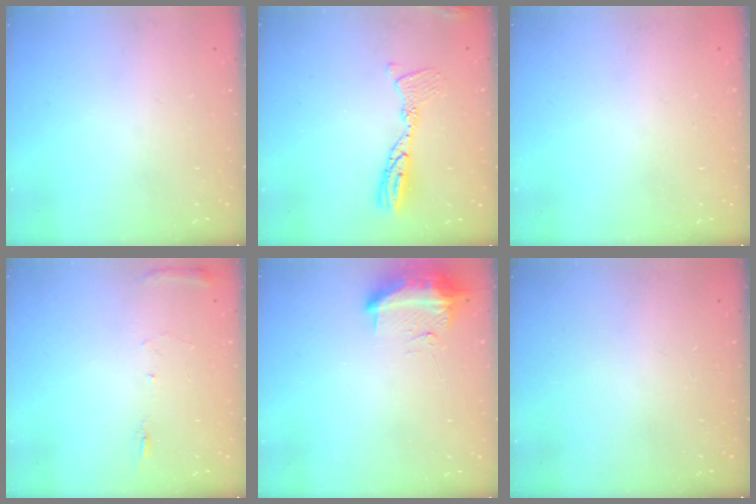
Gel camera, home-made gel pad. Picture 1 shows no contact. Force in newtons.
{"total": 10.8, "press": 10.8, "slide": 1.0}
{"total": 0.0}
{"total": 6.9, "press": 6.9, "slide": 0.7}
{"total": 10.0, "press": 9.9, "slide": 1.7}
{"total": 0.0}